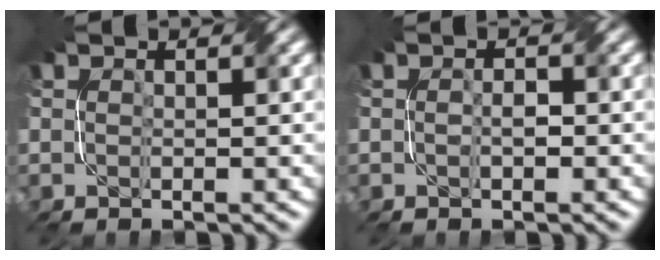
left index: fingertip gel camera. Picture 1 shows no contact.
{"total": 1.1, "force": [-0.5, 0.5, 0.9], "torque": [-0.017, 0.003, -0.006]}